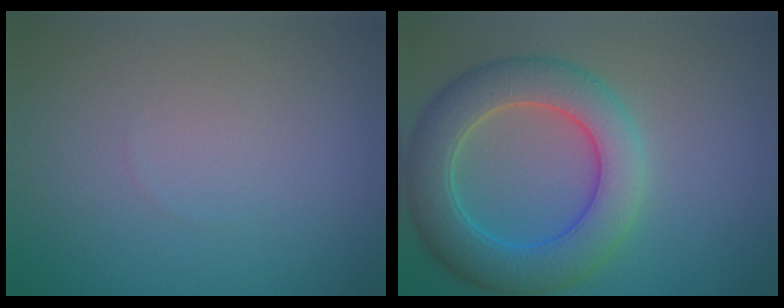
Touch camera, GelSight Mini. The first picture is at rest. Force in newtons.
{"total": 7.7, "press": 7.7, "slide": 0.2}